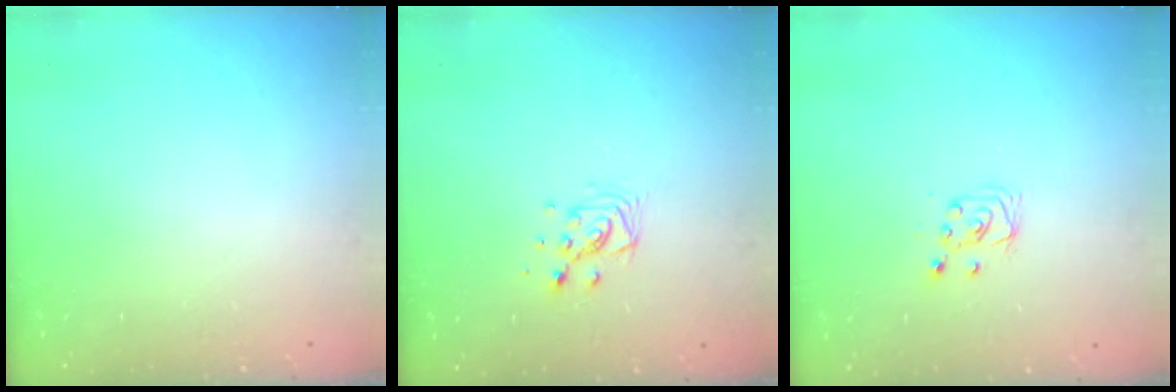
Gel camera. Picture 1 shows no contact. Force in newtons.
{"total": 7.7, "press": 7.3, "slide": 2.4}
{"total": 3.4, "press": 3.4, "slide": 0.3}